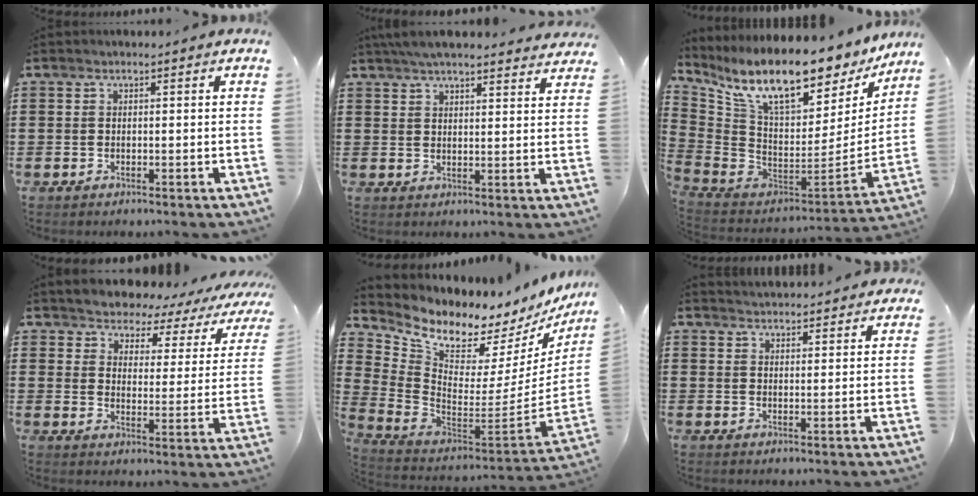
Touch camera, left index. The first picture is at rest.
{"total": 4.9, "force": [4.6, 0.6, 1.5], "torque": [-0.042, -0.008, 0.086]}
{"total": 14.4, "force": [10.7, 3.7, 9.0], "torque": [-0.194, -0.084, 0.183]}
{"total": 4.0, "force": [3.9, 0.8, 0.2], "torque": [-0.031, -0.033, 0.060]}
{"total": 6.8, "force": [6.4, 1.4, 1.7], "torque": [-0.076, -0.075, 0.107]}
{"total": 2.8, "force": [2.8, 0.0, 0.0], "torque": [-0.007, -0.007, 0.053]}